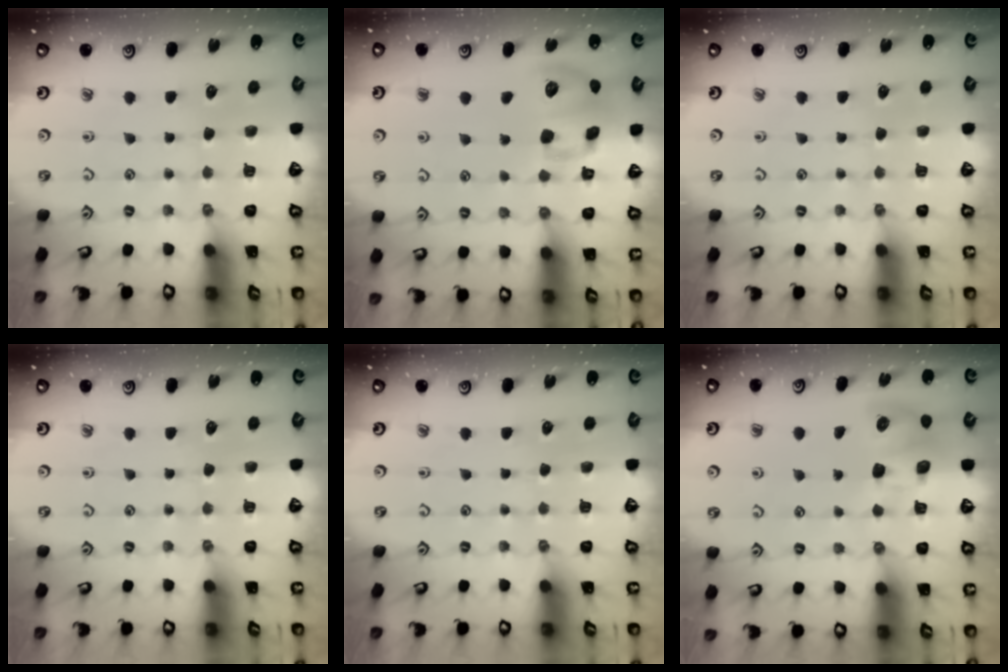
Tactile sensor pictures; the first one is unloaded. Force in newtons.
{"total": 12.1, "press": 12.0, "slide": 1.9}
{"total": 0.0}
{"total": 0.0}
{"total": 0.0}
{"total": 8.7, "press": 8.6, "slide": 1.3}